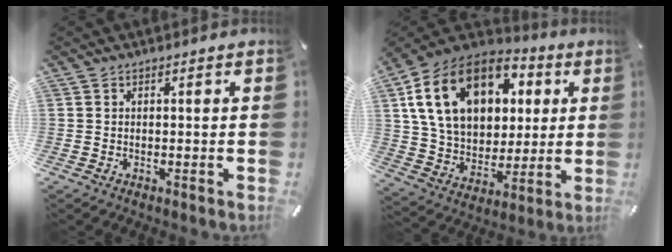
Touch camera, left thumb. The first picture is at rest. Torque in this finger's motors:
{"motor_torque": [1.45, 1.27, 1.19, -0.18, 0.67]}